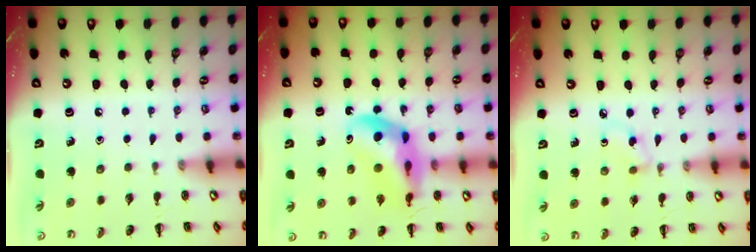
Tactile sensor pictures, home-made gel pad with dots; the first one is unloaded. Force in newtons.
{"total": 13.2, "press": 12.7, "slide": 3.6}
{"total": 2.9, "press": 2.7, "slide": 1.2}